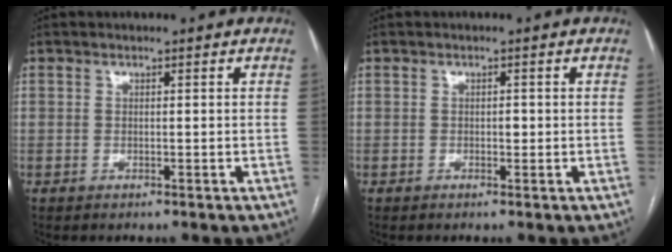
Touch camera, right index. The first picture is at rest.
{"total": 0.9, "force": [-0.1, 0.5, 0.7], "torque": [-0.009, 0.002, -0.001]}